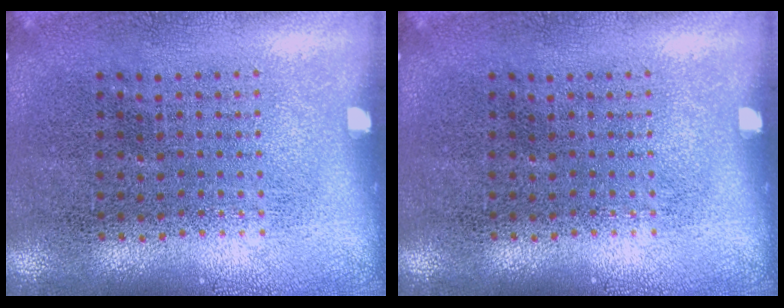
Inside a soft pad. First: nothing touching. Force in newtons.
{"total": 0.0}